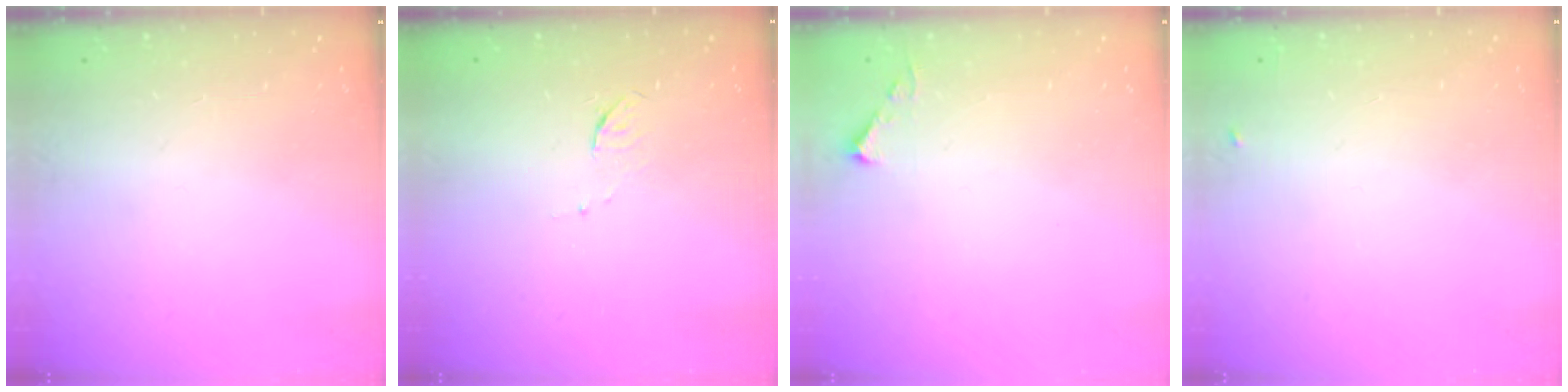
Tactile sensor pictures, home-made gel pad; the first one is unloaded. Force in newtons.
{"total": 3.9, "press": 3.9, "slide": 0.4}
{"total": 3.5, "press": 3.5, "slide": 0.4}
{"total": 3.9, "press": 3.9, "slide": 0.5}